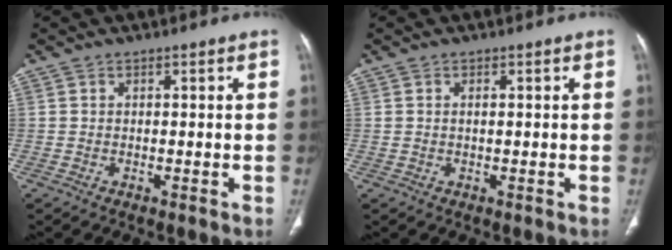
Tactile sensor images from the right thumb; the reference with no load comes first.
{"total": 0.9, "force": [0.2, 0.4, 0.8], "torque": [-0.020, 0.003, 0.005]}